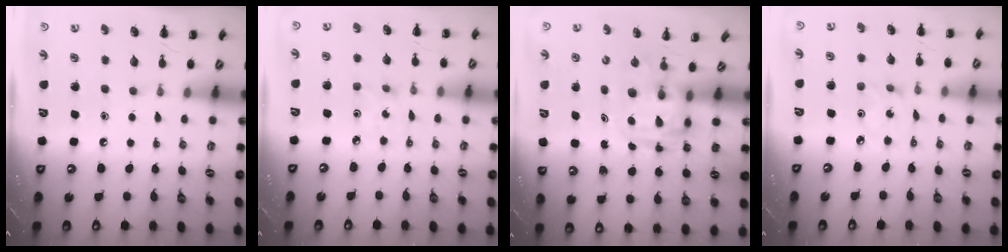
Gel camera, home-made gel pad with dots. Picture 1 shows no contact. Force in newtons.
{"total": 1.7, "press": 1.6, "slide": 0.6}
{"total": 3.2, "press": 3.2, "slide": 0.7}
{"total": 1.5, "press": 1.4, "slide": 0.5}